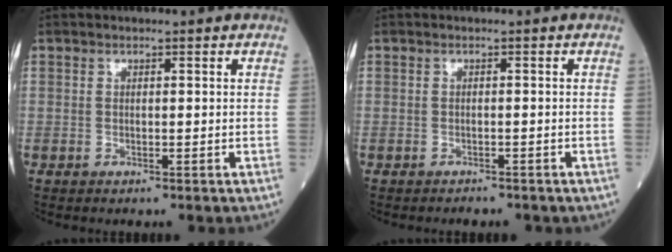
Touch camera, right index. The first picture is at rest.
{"total": 2.7, "force": [-2.4, 0.9, 0.9], "torque": [-0.013, -0.004, -0.025]}